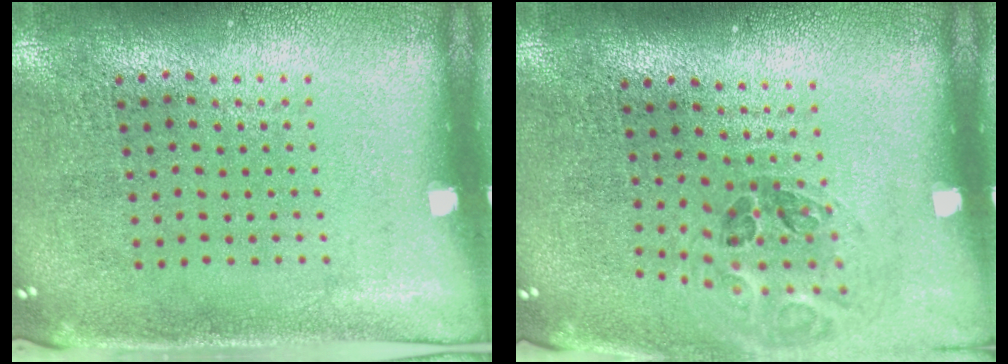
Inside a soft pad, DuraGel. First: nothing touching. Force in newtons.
{"total": 1.2, "press": 1.1, "slide": 0.4}